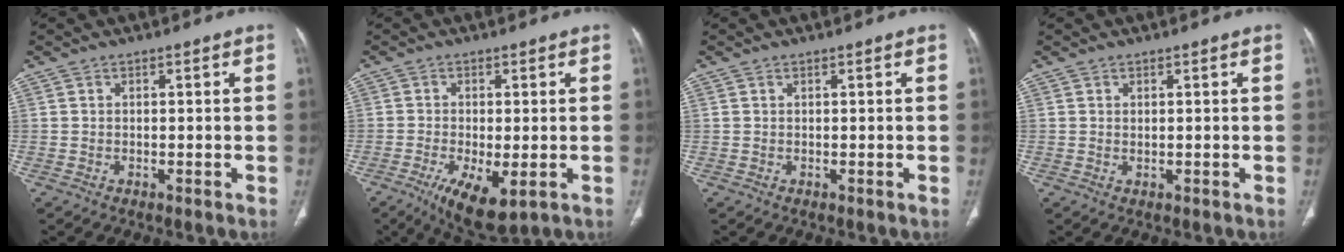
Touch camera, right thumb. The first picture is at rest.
{"total": 9.1, "force": [-3.6, 3.4, 7.6], "torque": [-0.128, -0.015, -0.051]}
{"total": 0.0}
{"total": 0.0}